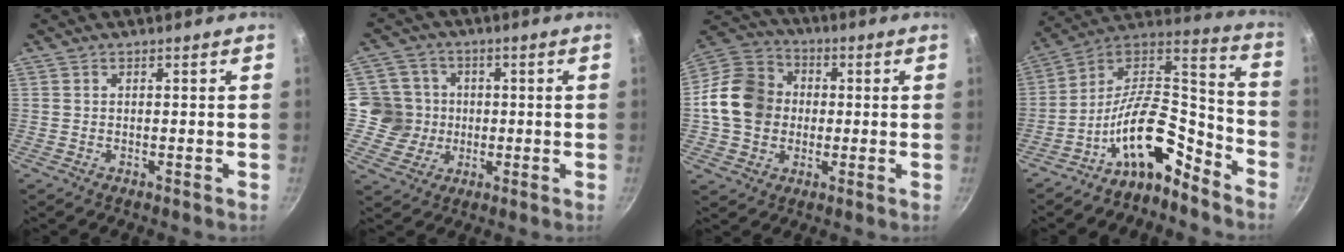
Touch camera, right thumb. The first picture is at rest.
{"total": 8.0, "force": [-0.2, 8.0, 0.8], "torque": [0.029, 0.014, -0.013]}
{"total": 14.7, "force": [-0.1, 12.5, 7.7], "torque": [-0.115, 0.028, -0.015]}
{"total": 16.3, "force": [-10.2, 7.0, 10.6], "torque": [-0.154, 0.108, -0.192]}